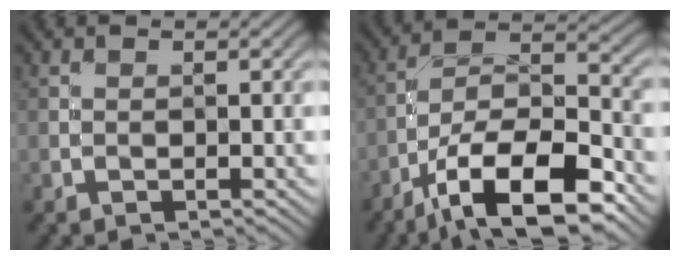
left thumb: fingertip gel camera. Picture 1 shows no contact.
{"total": 14.7, "force": [-8.9, 5.3, 10.4], "torque": [-0.187, -0.005, -0.164]}